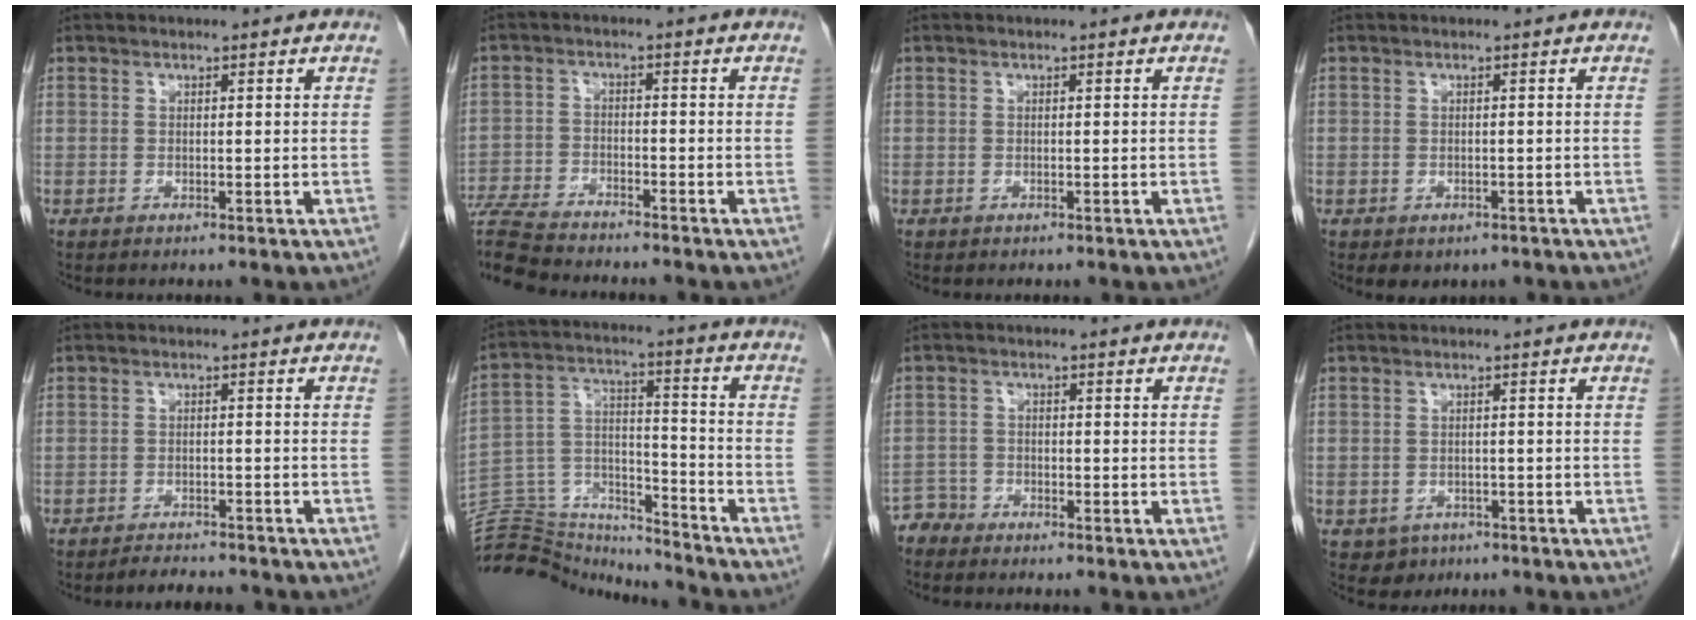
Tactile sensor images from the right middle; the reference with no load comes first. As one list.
[{"total": 11.7, "force": [-10.8, 1.5, 4.2], "torque": [-0.080, -0.007, -0.184]}, {"total": 0.0}, {"total": 2.8, "force": [-2.0, 1.7, 1.0], "torque": [-0.009, -0.001, -0.020]}, {"total": 4.5, "force": [-4.3, 0.8, 1.2], "torque": [-0.018, -0.007, -0.062]}, {"total": 16.7, "force": [-16.2, 3.0, 2.5], "torque": [-0.053, 0.053, -0.263]}, {"total": 2.6, "force": [-2.5, 0.6, -0.8], "torque": [0.020, -0.005, -0.050]}, {"total": 2.9, "force": [-1.6, 2.4, 0.3], "torque": [-0.004, 0.008, -0.017]}]